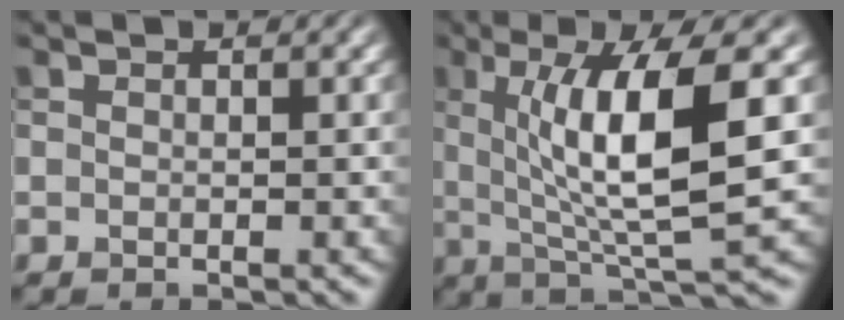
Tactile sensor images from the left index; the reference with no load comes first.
{"total": 9.5, "force": [1.4, 2.0, 9.2], "torque": [-0.136, -0.007, 0.028]}